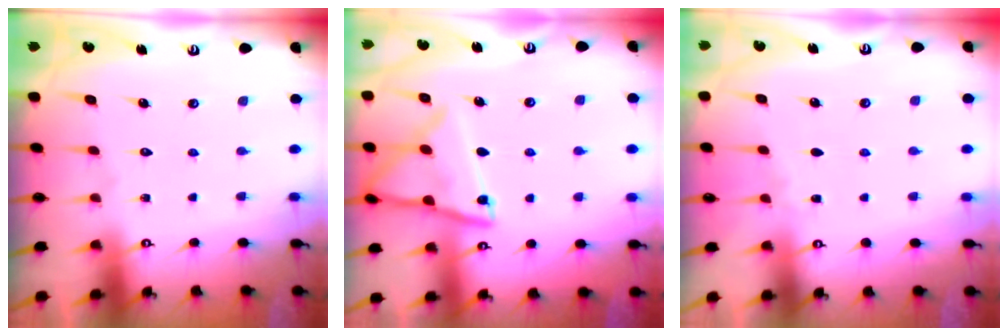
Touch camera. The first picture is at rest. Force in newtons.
{"total": 13.9, "press": 13.8, "slide": 1.3}
{"total": 2.4, "press": 2.3, "slide": 0.4}